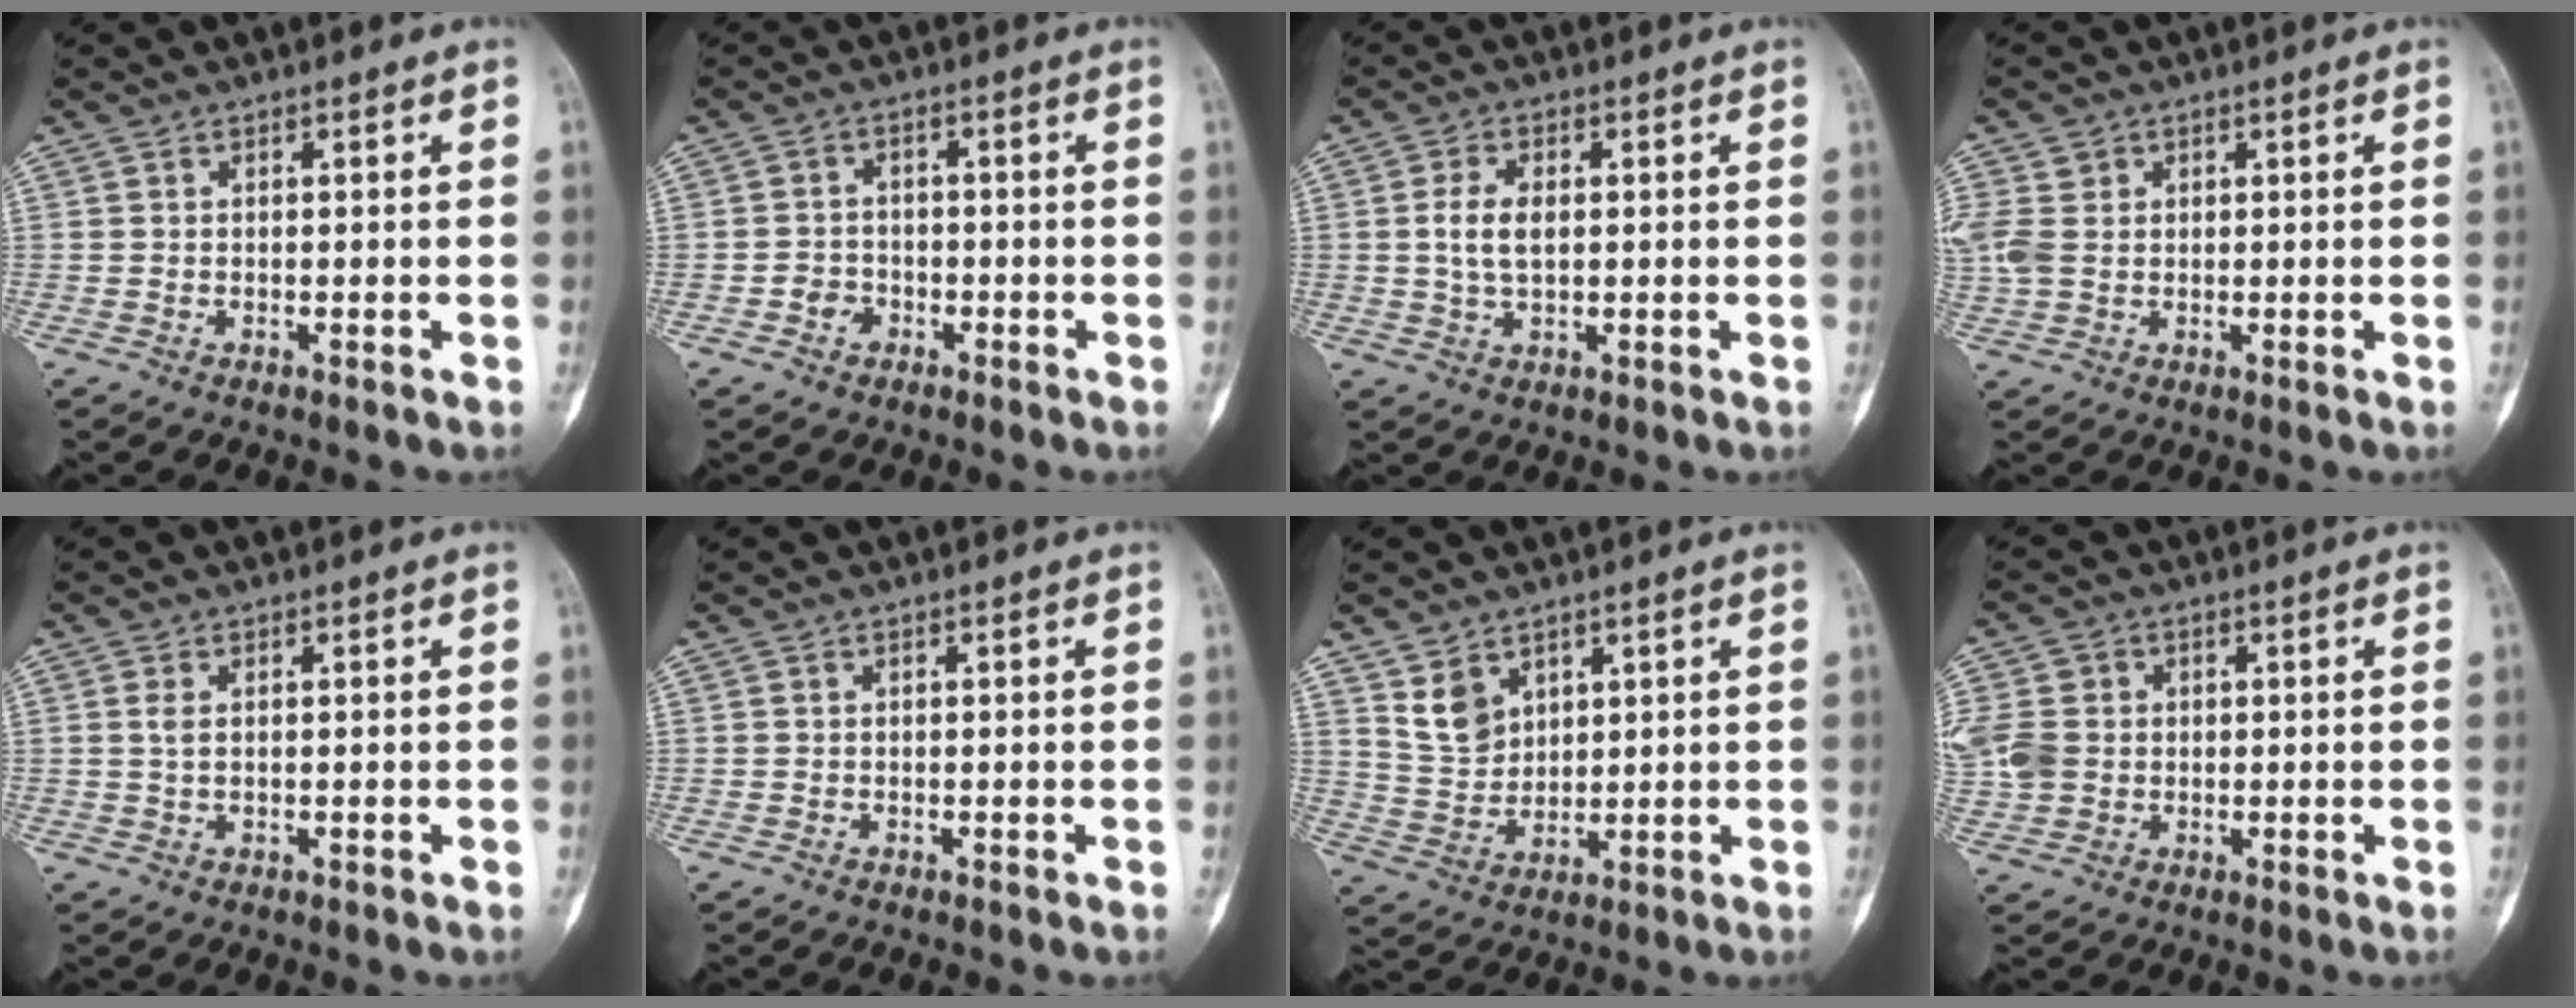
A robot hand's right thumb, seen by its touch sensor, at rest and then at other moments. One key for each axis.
{"total": 2.9, "fx": -1.4, "fy": 2.4, "fz": 0.9, "tx": -0.003, "ty": 0.017, "tz": -0.027}
{"total": 5.0, "fx": 0.5, "fy": 2.8, "fz": 4.2, "tx": -0.088, "ty": 0.001, "tz": 0.010}
{"total": 7.0, "fx": 1.4, "fy": 5.6, "fz": 4.0, "tx": -0.104, "ty": 0.010, "tz": 0.036}
{"total": 1.7, "fx": 0.4, "fy": 0.8, "fz": 1.4, "tx": -0.032, "ty": -0.001, "tz": 0.008}
{"total": 0.0}
{"total": 6.1, "fx": 3.7, "fy": 4.2, "fz": 2.6, "tx": -0.033, "ty": -0.025, "tz": 0.085}
{"total": 10.4, "fx": 1.2, "fy": 8.8, "fz": 5.3, "tx": -0.127, "ty": 0.011, "tz": 0.028}